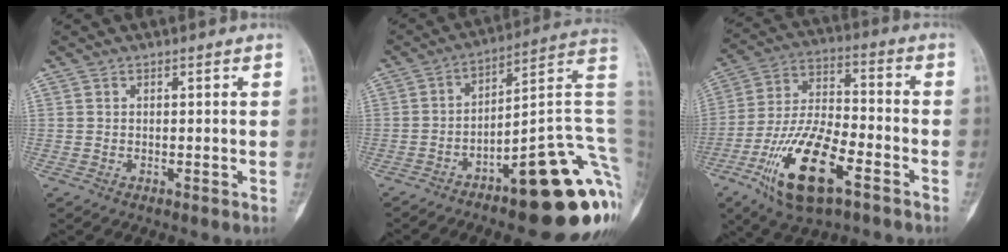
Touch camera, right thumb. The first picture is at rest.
{"total": 25.9, "force": [-9.5, 7.5, 22.9], "torque": [-0.211, 0.074, -0.125]}
{"total": 18.2, "force": [-8.9, 7.3, 14.1], "torque": [-0.265, 0.046, -0.157]}